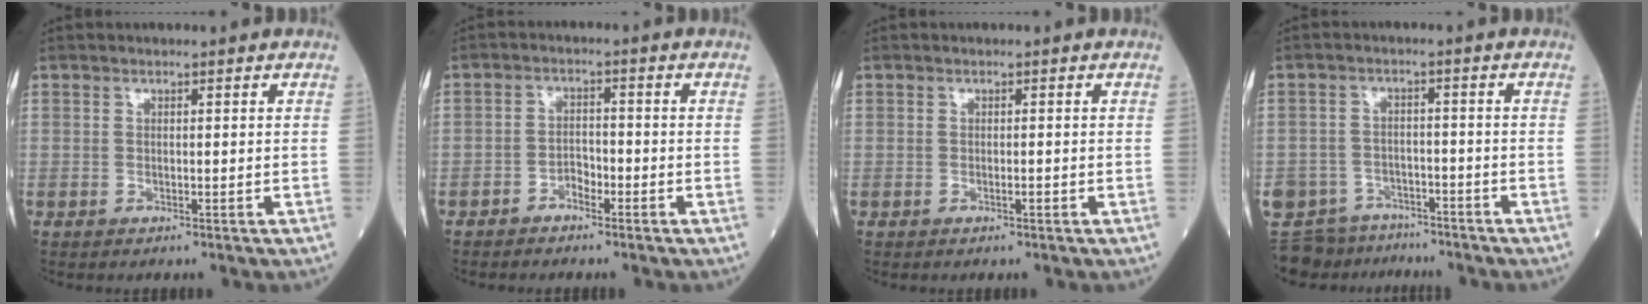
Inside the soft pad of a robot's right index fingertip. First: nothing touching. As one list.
[{"total": 2.1, "force": [-1.3, 1.3, 1.1], "torque": [-0.013, 0.007, -0.027]}, {"total": 0.6, "force": [-0.3, 0.1, 0.5], "torque": [-0.011, 0.000, -0.004]}, {"total": 9.5, "force": [-8.0, 4.9, 0.9], "torque": [-0.022, 0.017, -0.114]}]